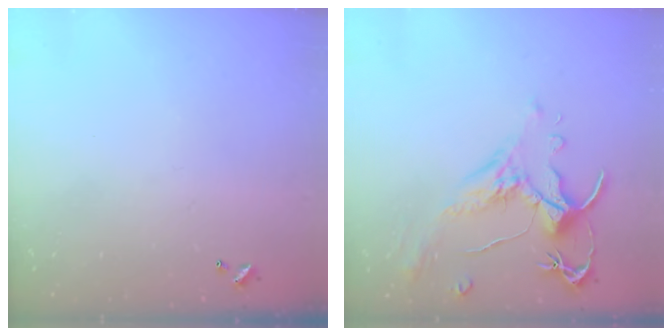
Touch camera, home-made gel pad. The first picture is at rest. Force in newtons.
{"total": 1.5, "press": 1.0, "slide": 1.1}